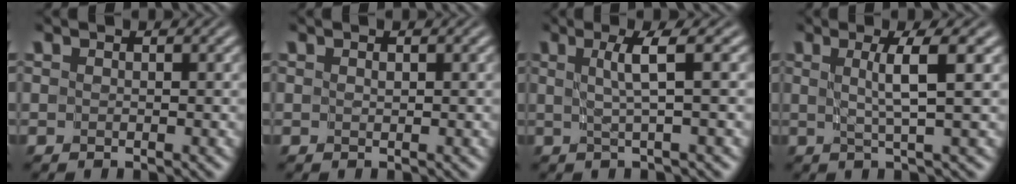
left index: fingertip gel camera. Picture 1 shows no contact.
{"total": 0.0}
{"total": 2.8, "force": [0.5, 0.1, 2.8], "torque": [-0.046, 0.000, 0.009]}
{"total": 3.6, "force": [0.8, 0.2, 3.5], "torque": [-0.052, 0.000, 0.013]}